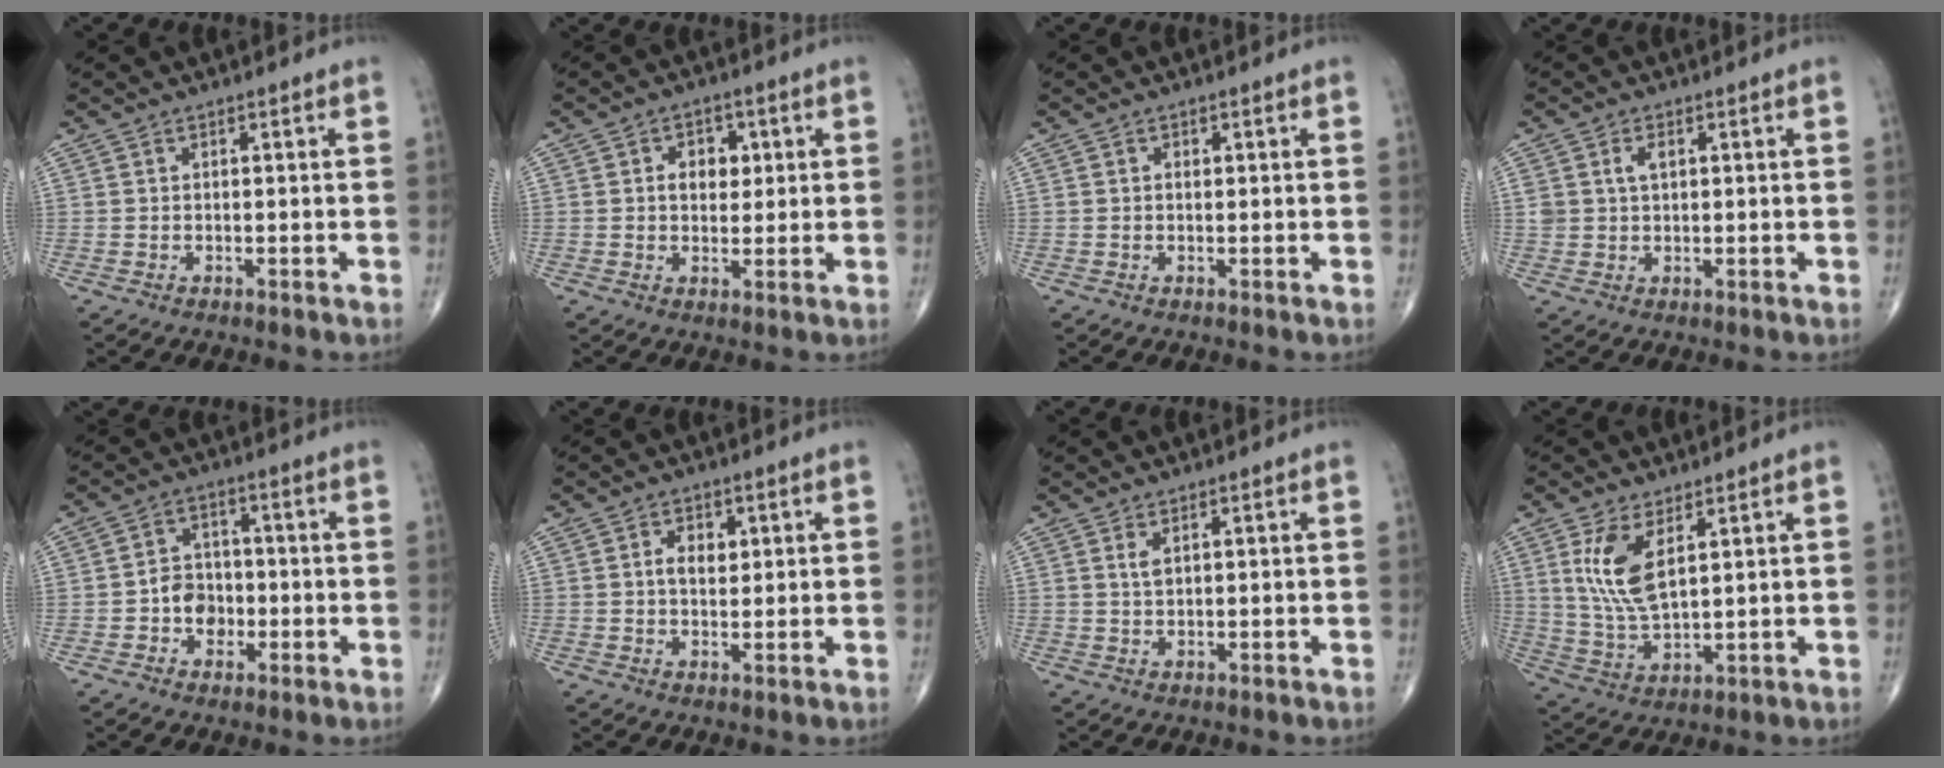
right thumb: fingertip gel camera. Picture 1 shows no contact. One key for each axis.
{"total": 5.3, "fx": 1.1, "fy": 3.9, "fz": 3.4, "tx": -0.017, "ty": -0.001, "tz": 0.013}
{"total": 0.7, "fx": 0.1, "fy": 0.5, "fz": 0.5, "tx": -0.006, "ty": 0.002, "tz": 0.002}
{"total": 3.2, "fx": 1.0, "fy": 2.1, "fz": 2.2, "tx": -0.037, "ty": 0.002, "tz": 0.021}
{"total": 6.4, "fx": -1.4, "fy": 5.2, "fz": 3.4, "tx": -0.023, "ty": 0.018, "tz": -0.031}
{"total": 4.1, "fx": 1.0, "fy": 2.7, "fz": 3.0, "tx": -0.032, "ty": -0.003, "tz": 0.014}
{"total": 1.8, "fx": 0.8, "fy": 0.8, "fz": 1.4, "tx": -0.025, "ty": -0.001, "tz": 0.018}
{"total": 9.8, "fx": 3.8, "fy": 4.3, "fz": 8.0, "tx": -0.157, "ty": -0.018, "tz": 0.086}